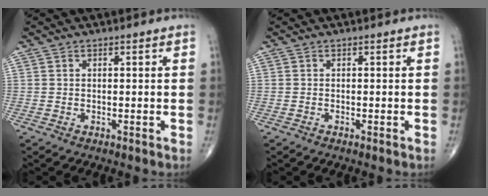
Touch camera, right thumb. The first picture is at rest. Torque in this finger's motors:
{"motor_torque": [0.69, 0.02, -0.05, -0.15, -0.01]}